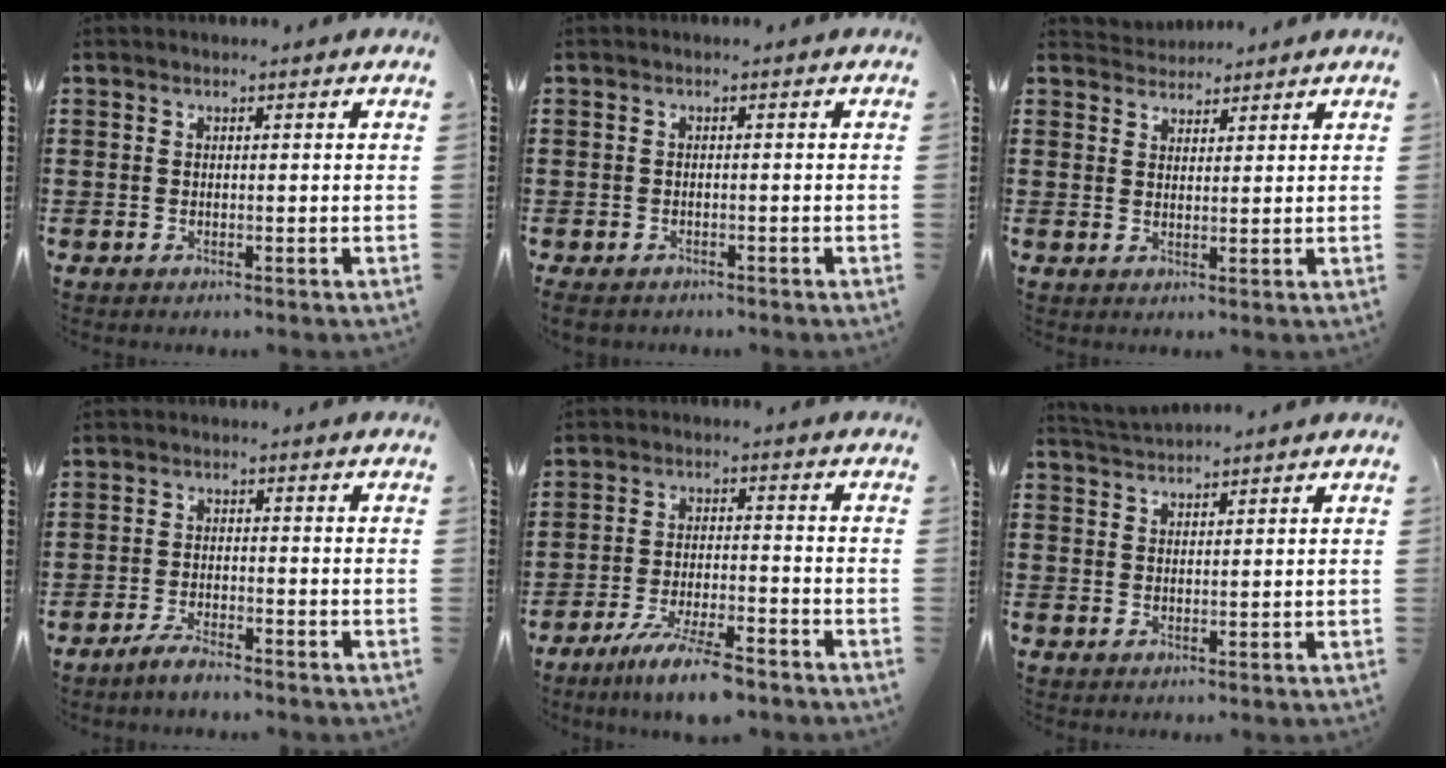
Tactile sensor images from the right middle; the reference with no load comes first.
{"total": 1.2, "force": [-1.1, 0.4, 0.2], "torque": [-0.005, -0.003, -0.023]}
{"total": 2.7, "force": [2.6, 0.4, -0.4], "torque": [0.000, -0.003, 0.052]}
{"total": 2.9, "force": [-2.6, 0.3, 1.2], "torque": [-0.026, 0.001, -0.052]}
{"total": 7.6, "force": [-6.1, 0.8, 4.5], "torque": [-0.085, -0.007, -0.113]}
{"total": 2.4, "force": [2.4, -0.3, 0.2], "torque": [-0.010, 0.000, 0.046]}